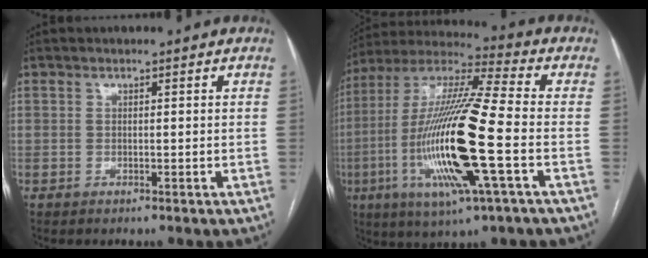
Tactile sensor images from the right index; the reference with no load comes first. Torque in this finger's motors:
{"motor_torque": [2.14, 0.00, 1.05, 0.21]}